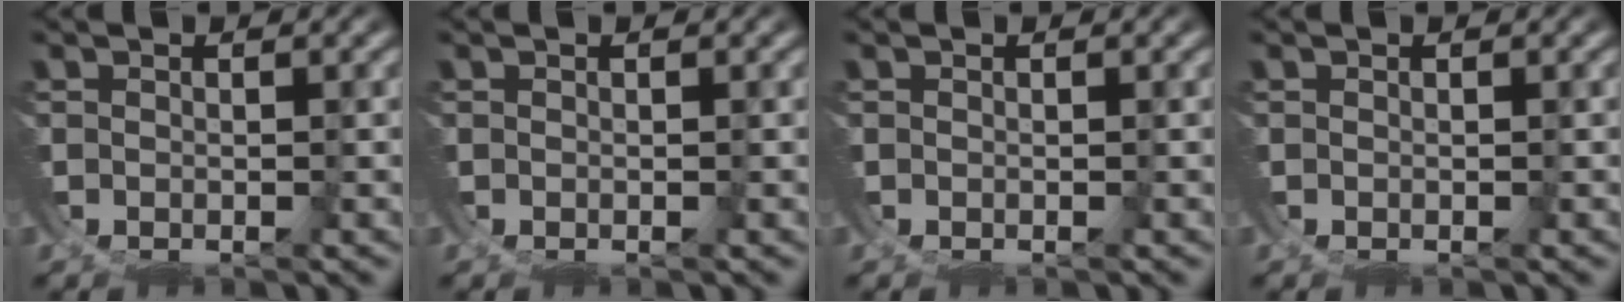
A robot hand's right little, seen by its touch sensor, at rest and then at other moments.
{"total": 0.0}
{"total": 0.0}
{"total": 0.0}